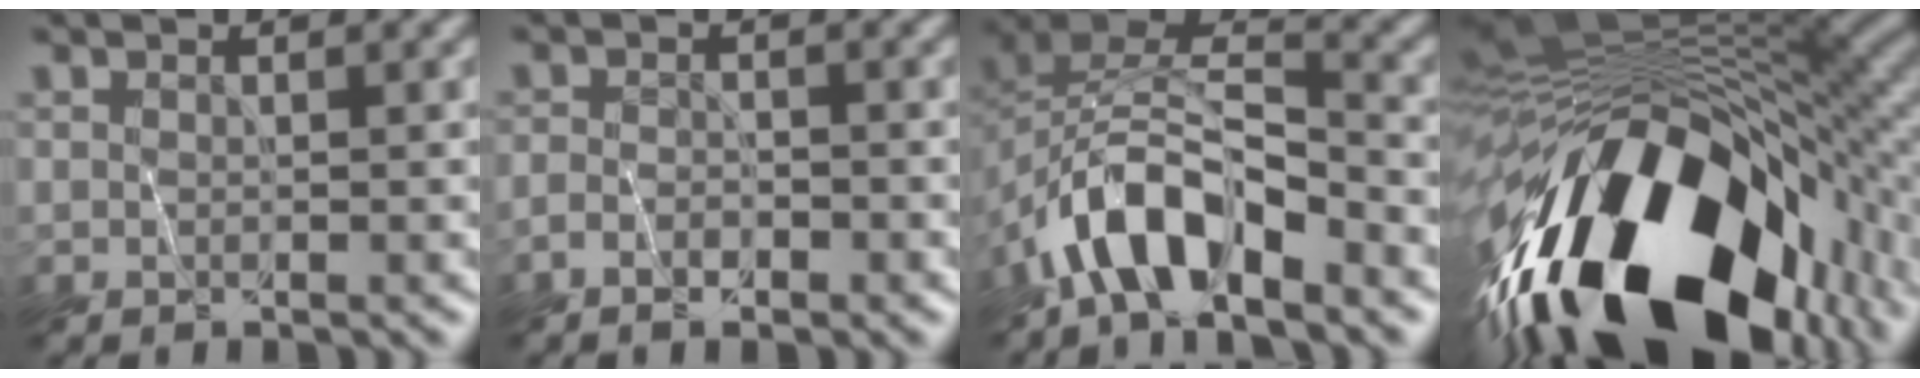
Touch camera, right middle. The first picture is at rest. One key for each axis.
{"total": 1.8, "fx": -1.6, "fy": 0.4, "fz": 0.8, "tx": -0.017, "ty": -0.005, "tz": -0.035}
{"total": 8.1, "fx": -5.4, "fy": 3.0, "fz": 5.3, "tx": -0.094, "ty": 0.006, "tz": -0.103}
{"total": 17.4, "fx": -7.6, "fy": 7.2, "fz": 13.8, "tx": -0.246, "ty": -0.018, "tz": -0.125}